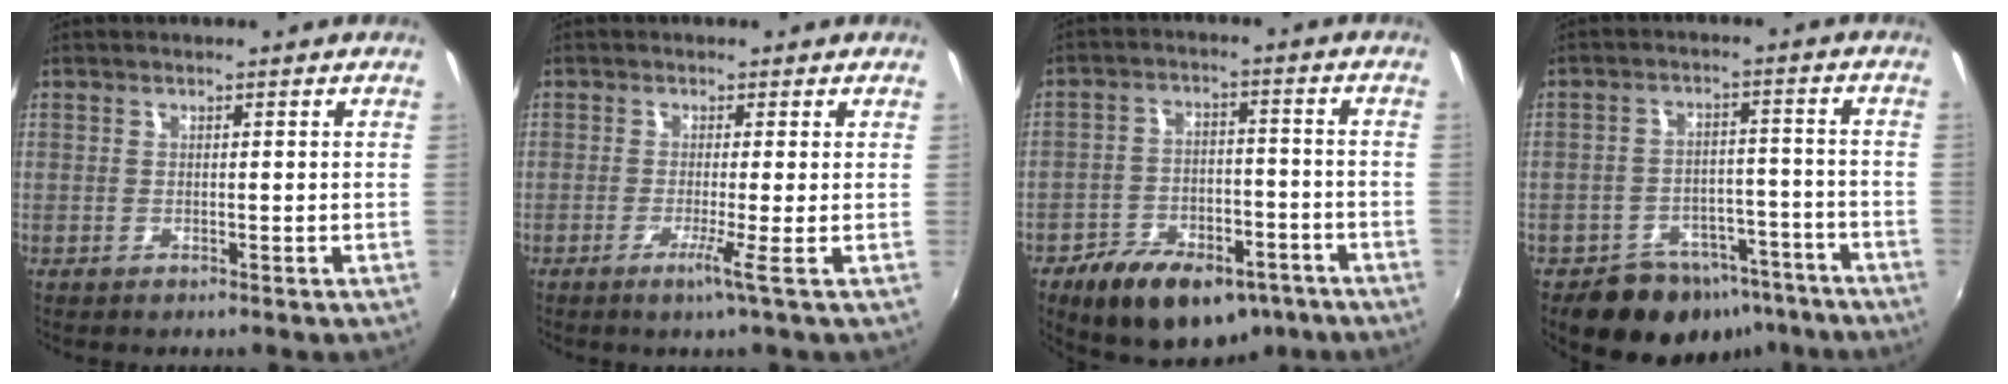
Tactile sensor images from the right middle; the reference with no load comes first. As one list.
[{"total": 2.6, "force": [-1.0, -1.2, 2.1], "torque": [-0.045, -0.011, -0.026]}, {"total": 16.9, "force": [-10.7, 9.3, 9.2], "torque": [-0.182, 0.001, -0.148]}, {"total": 12.5, "force": [-8.9, 7.8, 4.1], "torque": [-0.087, 0.020, -0.105]}]